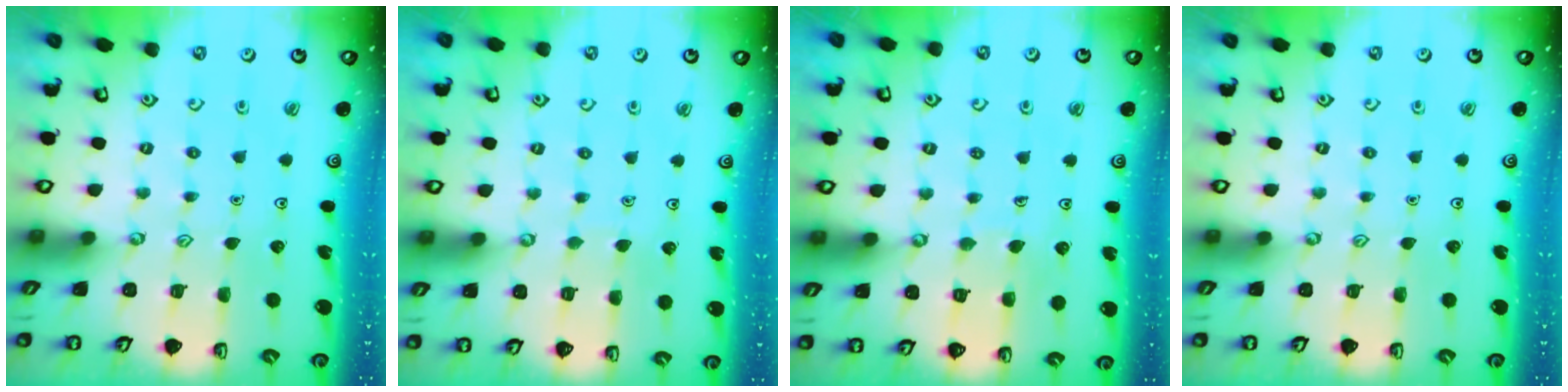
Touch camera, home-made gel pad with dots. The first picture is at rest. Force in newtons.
{"total": 1.3, "press": 1.3, "slide": 0.1}
{"total": 4.8, "press": 4.8, "slide": 0.4}
{"total": 0.0}